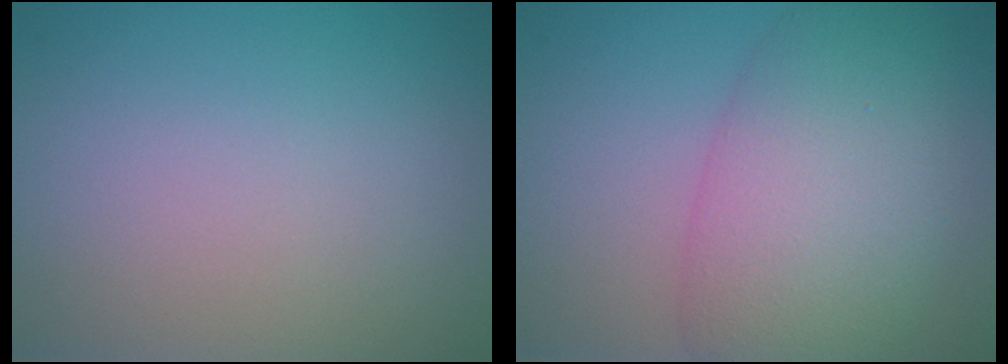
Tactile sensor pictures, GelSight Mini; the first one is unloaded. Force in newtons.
{"total": 8.4, "press": 8.4, "slide": 0.4}